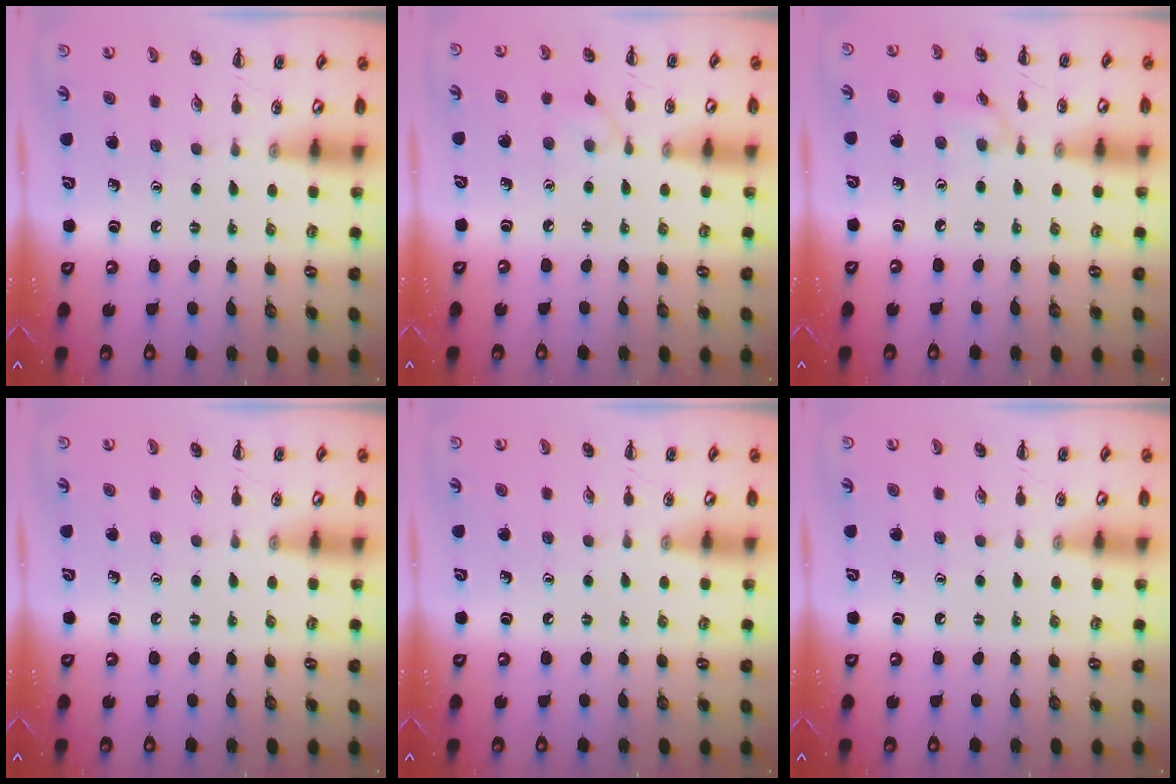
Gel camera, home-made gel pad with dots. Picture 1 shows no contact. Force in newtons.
{"total": 2.7, "press": 2.5, "slide": 1.2}
{"total": 5.4, "press": 5.3, "slide": 0.6}
{"total": 0.0}
{"total": 0.0}
{"total": 0.0}